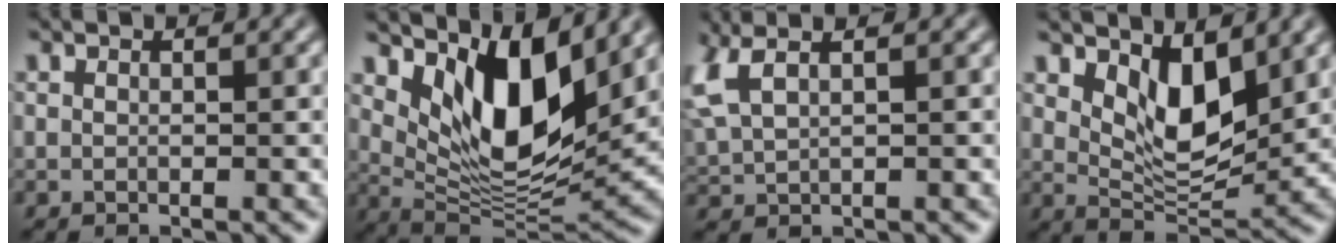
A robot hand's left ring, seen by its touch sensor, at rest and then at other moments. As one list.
[{"total": 9.1, "force": [4.1, 3.7, 7.3], "torque": [-0.122, -0.013, 0.087]}, {"total": 5.0, "force": [1.5, 2.7, 4.0], "torque": [-0.118, 0.019, 0.040]}, {"total": 5.1, "force": [1.9, 2.5, 3.9], "torque": [-0.085, -0.013, 0.040]}]